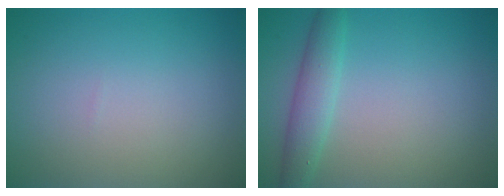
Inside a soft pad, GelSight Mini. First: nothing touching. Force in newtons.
{"total": 2.8, "press": 2.8, "slide": 0.1}